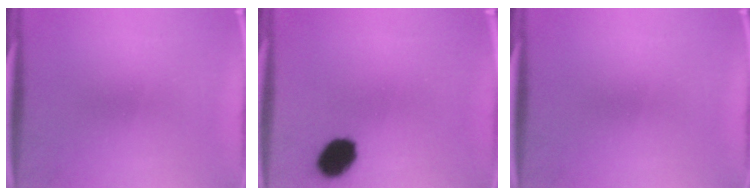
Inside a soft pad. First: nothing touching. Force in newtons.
{"total": 8.4}
{"total": 0.0}